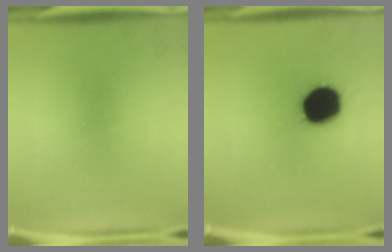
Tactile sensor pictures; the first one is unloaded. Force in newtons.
{"total": 18.7}